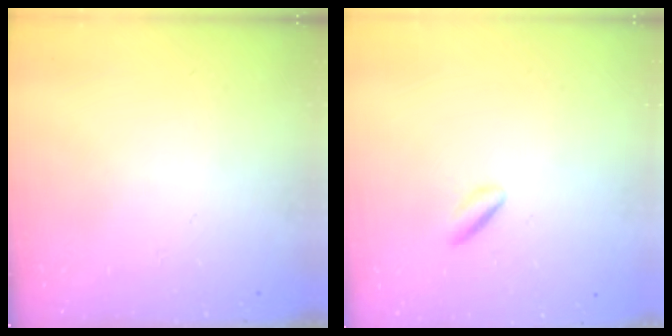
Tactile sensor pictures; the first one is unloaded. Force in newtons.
{"total": 1.0, "press": 0.7, "slide": 0.7}